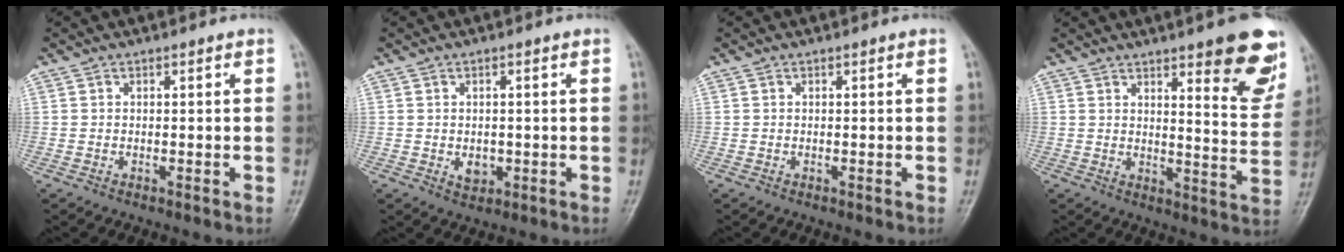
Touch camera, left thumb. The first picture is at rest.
{"total": 2.7, "force": [-0.4, 2.0, 1.7], "torque": [-0.016, 0.000, 0.000]}
{"total": 0.0}
{"total": 14.8, "force": [8.4, 3.8, 11.6], "torque": [-0.105, -0.049, 0.112]}